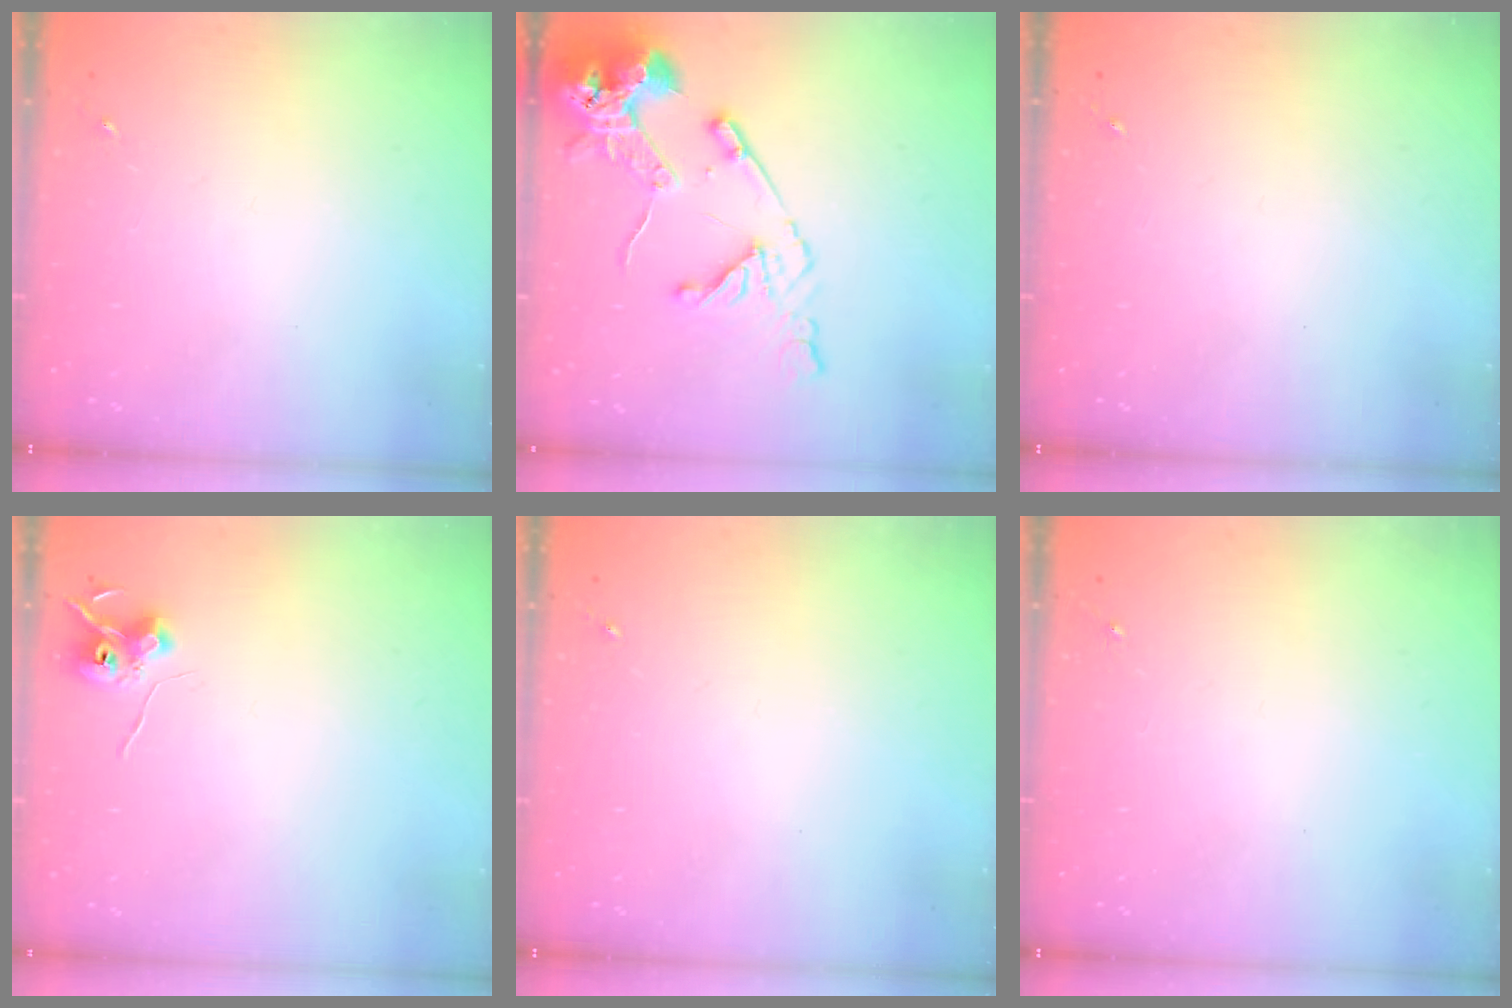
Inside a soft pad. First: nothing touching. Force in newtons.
{"total": 14.9, "press": 14.8, "slide": 2.0}
{"total": 0.0}
{"total": 6.9, "press": 6.9, "slide": 0.6}
{"total": 0.0}
{"total": 0.0}